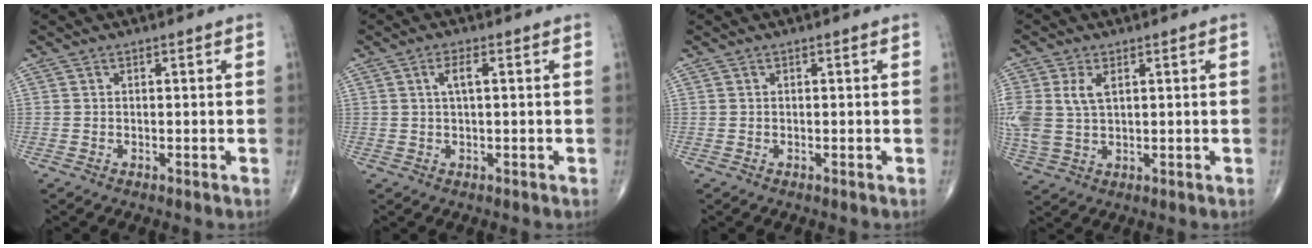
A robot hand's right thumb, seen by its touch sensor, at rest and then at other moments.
{"total": 2.8, "force": [0.7, 0.7, 2.6], "torque": [-0.053, 0.008, 0.014]}
{"total": 0.0}
{"total": 8.7, "force": [2.2, 5.2, 6.6], "torque": [-0.161, 0.004, 0.053]}